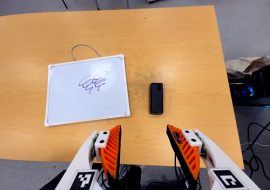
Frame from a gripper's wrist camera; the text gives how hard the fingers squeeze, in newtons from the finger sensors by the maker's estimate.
{"total": 0.0}